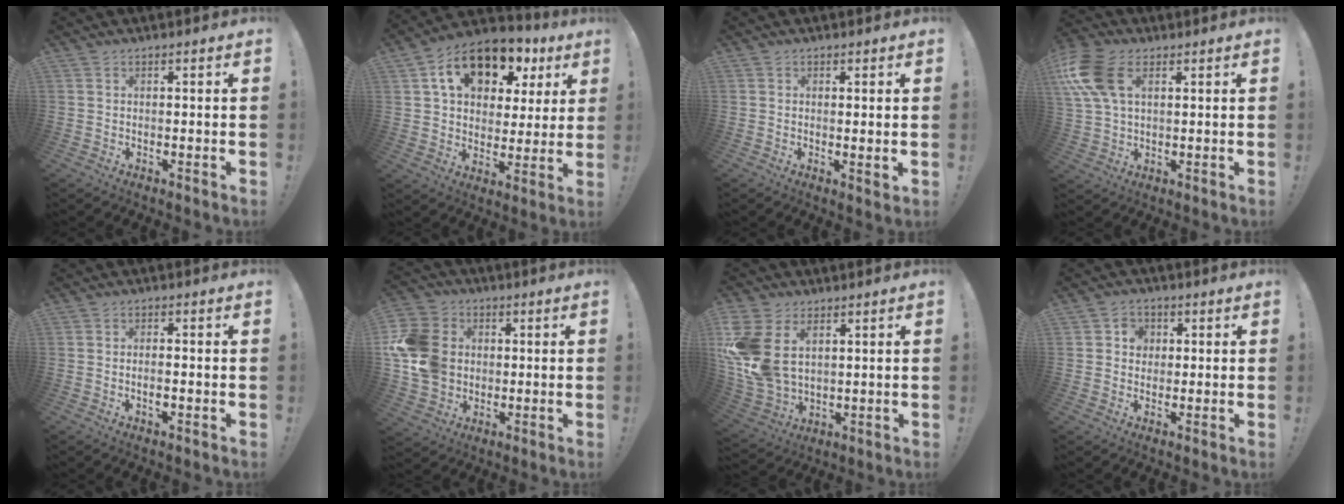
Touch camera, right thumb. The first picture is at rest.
{"total": 16.5, "force": [8.6, 10.3, 9.7], "torque": [-0.158, -0.031, 0.154]}
{"total": 1.8, "force": [1.0, 0.1, 1.5], "torque": [-0.008, -0.009, 0.014]}
{"total": 14.1, "force": [4.8, 8.5, 10.2], "torque": [-0.214, -0.005, 0.092]}
{"total": 1.9, "force": [-0.9, 0.6, 1.6], "torque": [-0.028, 0.000, -0.015]}
{"total": 15.9, "force": [0.6, 13.5, 8.3], "torque": [-0.151, 0.013, 0.019]}
{"total": 15.4, "force": [4.4, 10.9, 10.0], "torque": [-0.206, -0.021, 0.086]}
{"total": 4.5, "force": [0.8, 4.0, 1.8], "torque": [-0.022, 0.003, 0.013]}